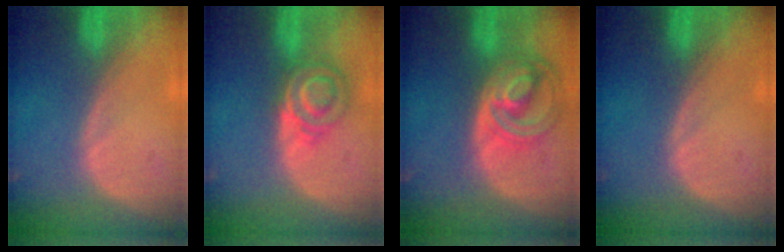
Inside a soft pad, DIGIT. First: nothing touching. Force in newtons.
{"total": 5.7, "press": 5.6, "slide": 0.9}
{"total": 8.7, "press": 7.6, "slide": 4.3}
{"total": 0.0}